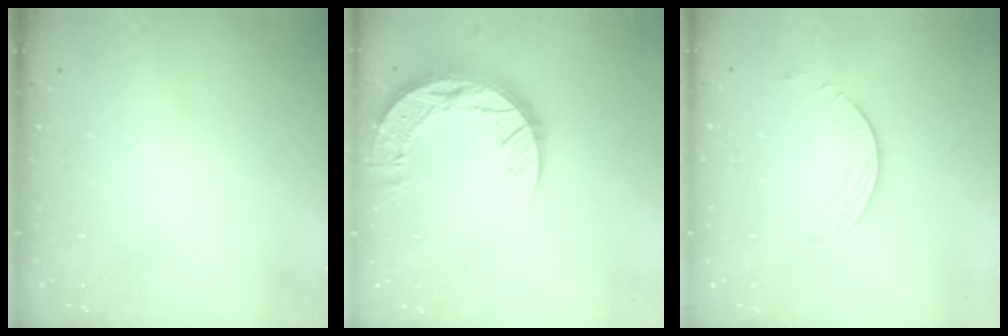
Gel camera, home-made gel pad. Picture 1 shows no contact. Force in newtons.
{"total": 16.1, "press": 16.0, "slide": 1.4}
{"total": 1.6, "press": 1.6, "slide": 0.2}